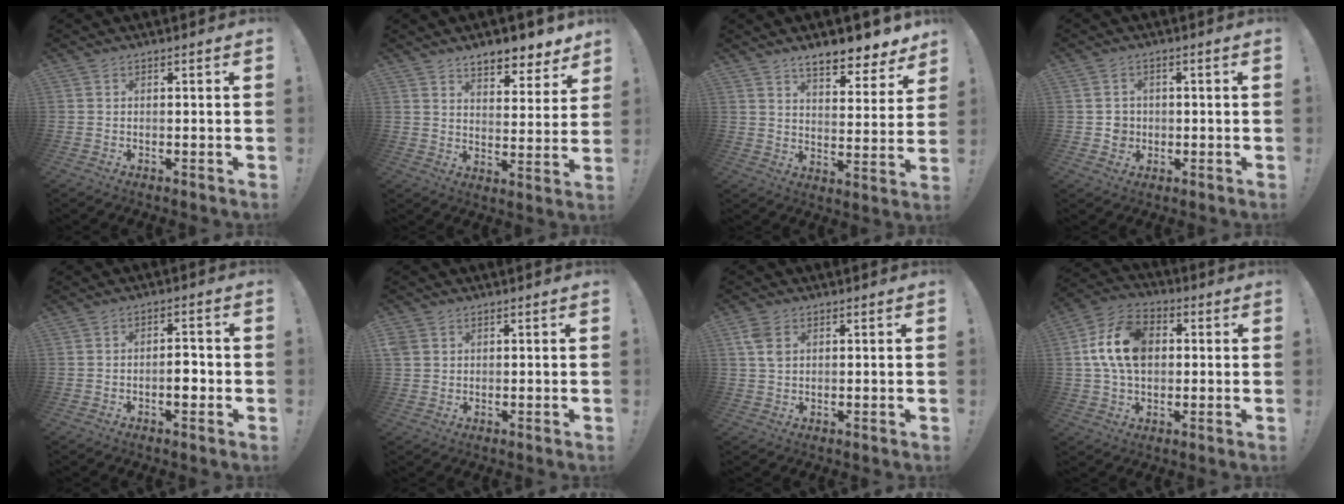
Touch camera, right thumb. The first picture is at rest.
{"total": 8.7, "force": [7.6, 2.9, 3.1], "torque": [-0.032, -0.065, 0.137]}
{"total": 10.2, "force": [8.4, 2.9, 5.0], "torque": [-0.071, -0.067, 0.147]}
{"total": 4.0, "force": [0.2, 3.9, 1.1], "torque": [-0.009, -0.002, 0.004]}
{"total": 4.6, "force": [-1.6, 2.3, 3.7], "torque": [-0.048, 0.008, -0.029]}
{"total": 3.2, "force": [1.7, 2.4, 1.1], "torque": [-0.016, -0.004, 0.034]}
{"total": 4.9, "force": [2.0, 3.0, 3.3], "torque": [-0.058, -0.007, 0.035]}
{"total": 15.6, "force": [2.6, 11.0, 10.8], "torque": [-0.194, 0.006, 0.048]}